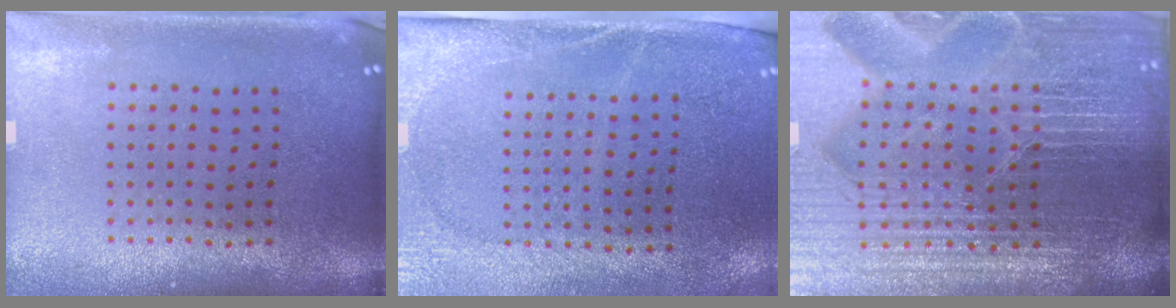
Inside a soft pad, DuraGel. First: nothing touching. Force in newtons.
{"total": 2.7, "press": 2.3, "slide": 1.4}
{"total": 6.7, "press": 5.9, "slide": 3.2}